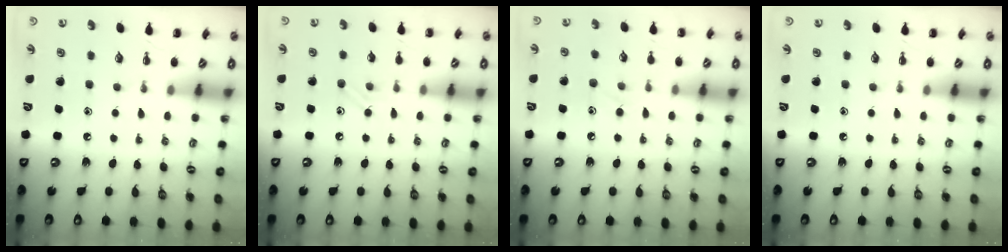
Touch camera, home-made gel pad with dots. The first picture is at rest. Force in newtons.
{"total": 6.6, "press": 6.4, "slide": 1.7}
{"total": 7.2, "press": 6.8, "slide": 2.4}
{"total": 0.0}